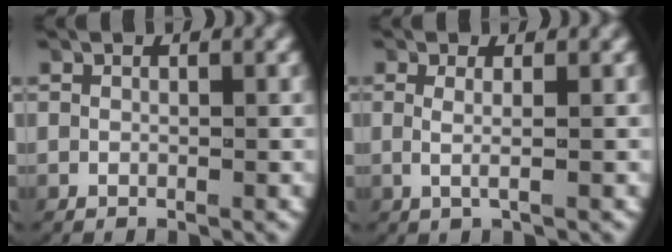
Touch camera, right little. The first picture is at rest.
{"total": 1.7, "force": [0.1, 0.0, 1.7], "torque": [-0.046, -0.008, 0.006]}